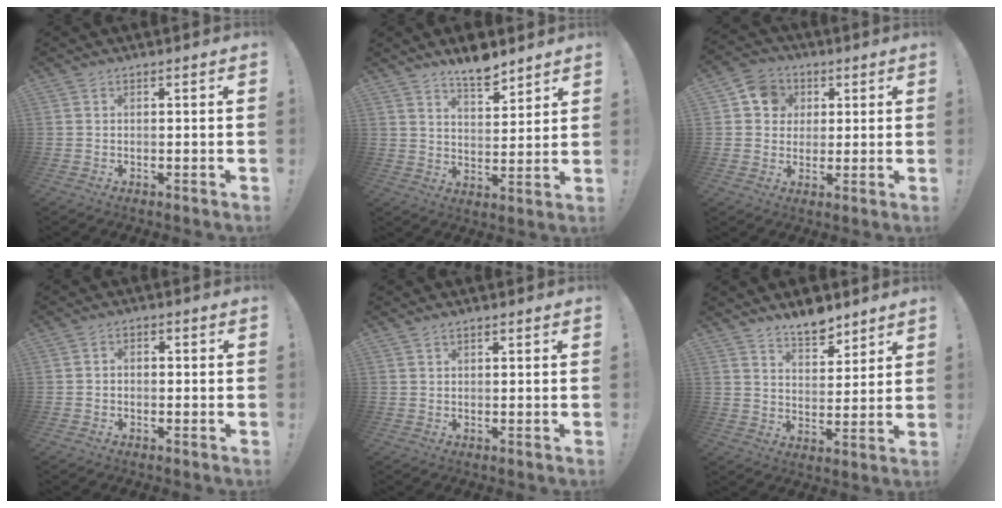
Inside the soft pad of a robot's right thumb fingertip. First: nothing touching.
{"total": 8.7, "force": [7.5, 2.5, 3.8], "torque": [-0.046, -0.056, 0.132]}
{"total": 8.9, "force": [2.4, 8.2, 2.7], "torque": [-0.034, -0.003, 0.048]}
{"total": 2.2, "force": [-1.4, 1.4, 1.0], "torque": [-0.018, 0.011, -0.025]}
{"total": 1.1, "force": [0.8, 0.5, 0.4], "torque": [-0.004, -0.001, 0.015]}
{"total": 8.4, "force": [7.1, 3.5, 2.8], "torque": [-0.024, -0.058, 0.129]}